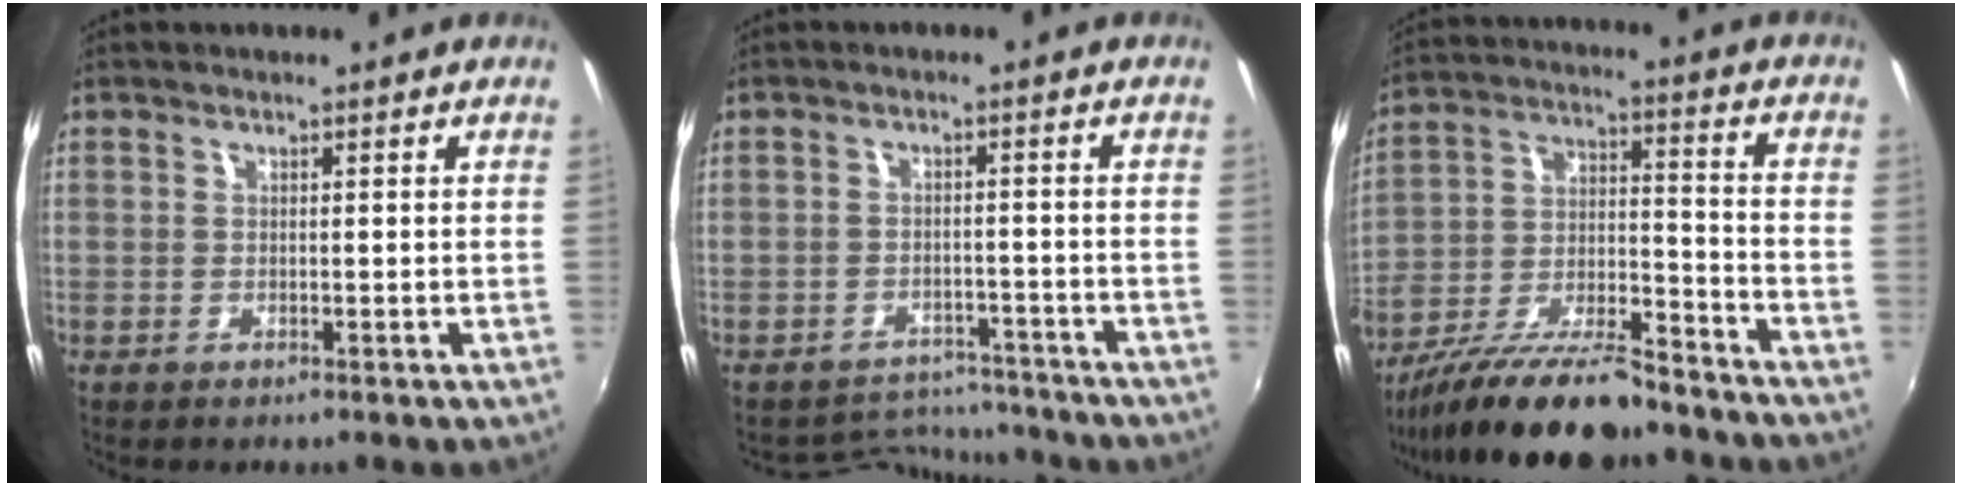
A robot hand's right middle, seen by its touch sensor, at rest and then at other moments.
{"total": 8.2, "force": [-7.8, 2.4, 0.1], "torque": [-0.015, 0.017, -0.109]}
{"total": 18.1, "force": [-14.3, 4.2, 10.3], "torque": [-0.200, -0.027, -0.244]}